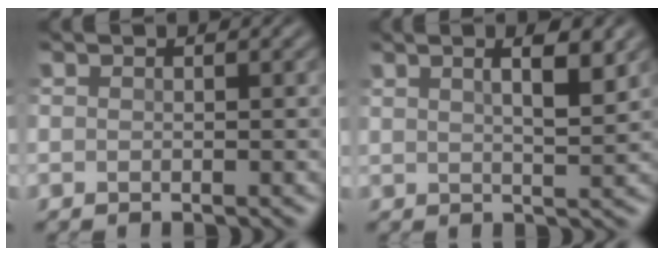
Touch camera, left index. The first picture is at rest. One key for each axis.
{"total": 4.0, "fx": 1.9, "fy": 1.2, "fz": 3.3, "tx": -0.037, "ty": 0.008, "tz": 0.017}